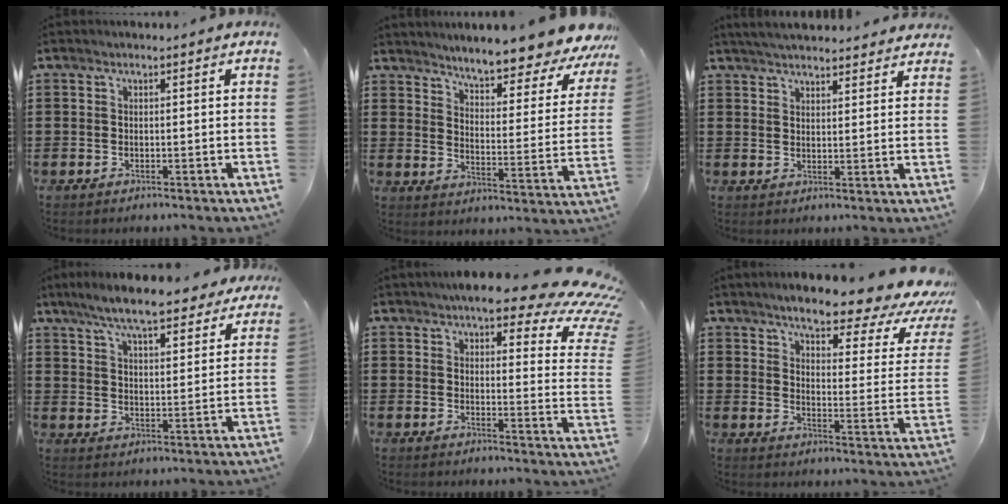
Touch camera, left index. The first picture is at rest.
{"total": 7.0, "force": [6.5, -0.6, 2.3], "torque": [-0.060, -0.061, 0.105]}
{"total": 4.1, "force": [4.0, 0.1, 0.8], "torque": [-0.026, -0.013, 0.074]}
{"total": 8.4, "force": [7.4, 0.7, 3.8], "torque": [-0.099, -0.023, 0.133]}
{"total": 10.2, "force": [7.8, 2.8, 5.9], "torque": [-0.093, -0.044, 0.133]}
{"total": 8.0, "force": [6.6, 1.2, 4.5], "torque": [-0.086, -0.051, 0.102]}